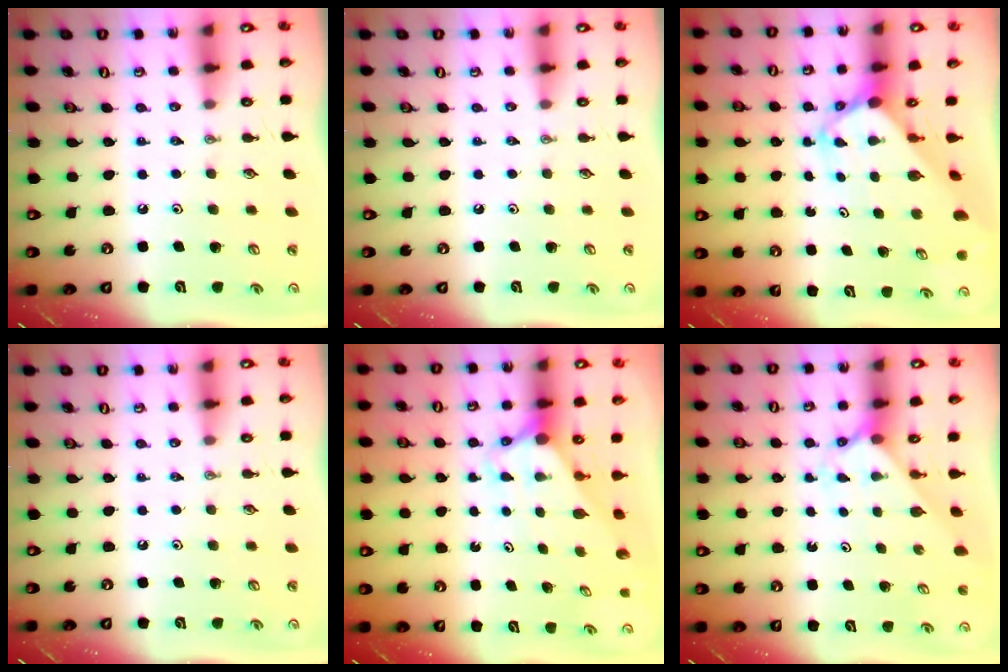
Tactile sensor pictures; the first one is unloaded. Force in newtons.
{"total": 0.0}
{"total": 3.0, "press": 2.9, "slide": 0.4}
{"total": 0.0}
{"total": 2.8, "press": 2.8, "slide": 0.0}
{"total": 2.3, "press": 2.3, "slide": 0.1}